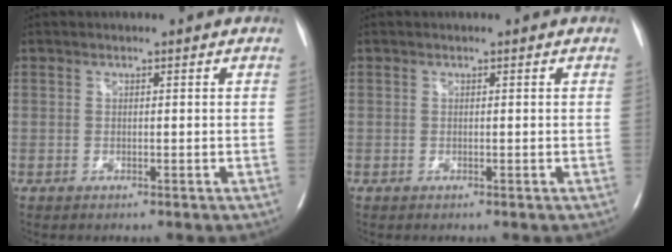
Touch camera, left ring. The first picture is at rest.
{"total": 0.0}